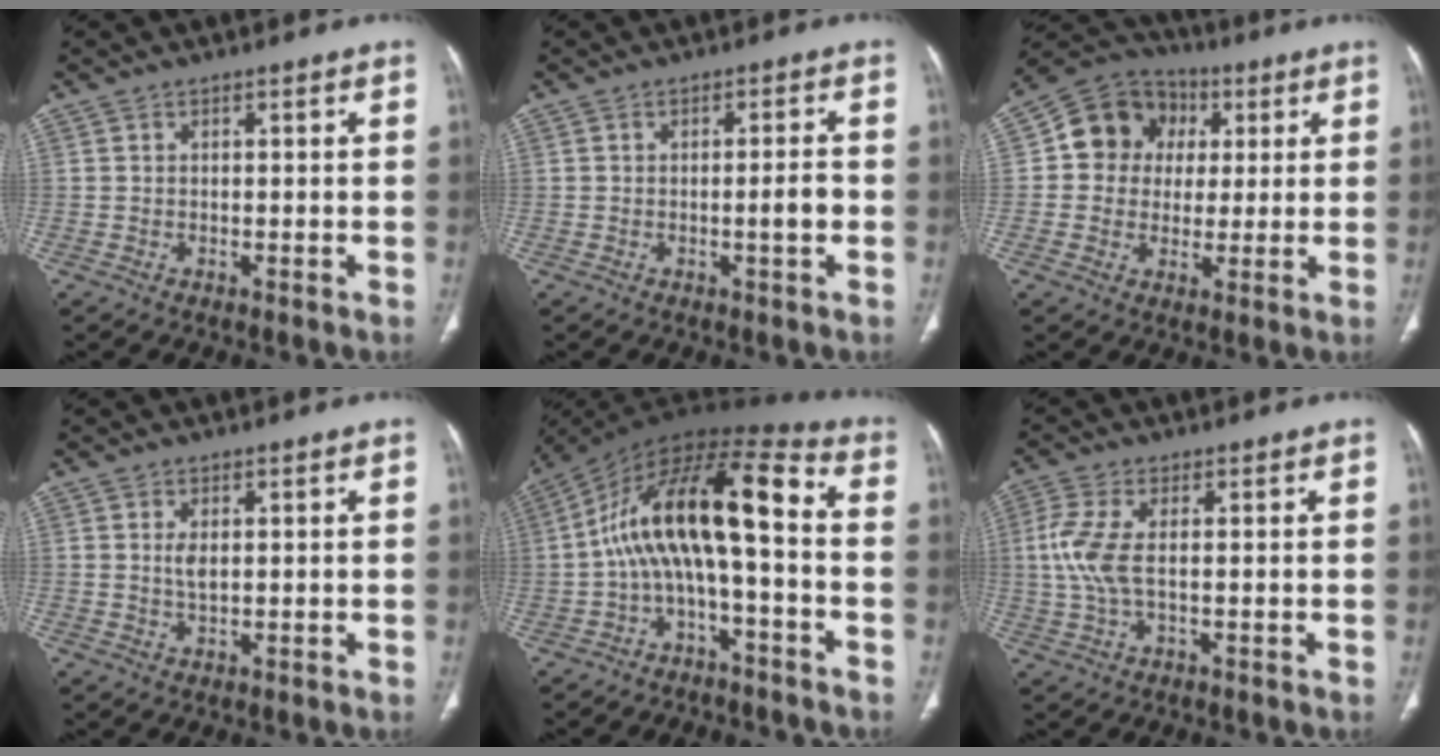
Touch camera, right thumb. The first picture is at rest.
{"total": 3.4, "force": [-0.8, 0.5, 3.2], "torque": [-0.054, 0.005, -0.014]}
{"total": 12.0, "force": [2.1, 10.8, 4.8], "torque": [-0.048, 0.012, 0.026]}
{"total": 2.2, "force": [0.5, 0.9, 2.0], "torque": [-0.041, -0.004, 0.013]}
{"total": 15.9, "force": [-2.0, 5.5, 14.8], "torque": [-0.261, 0.088, -0.039]}
{"total": 6.6, "force": [0.4, 2.5, 6.1], "torque": [-0.172, 0.004, 0.005]}